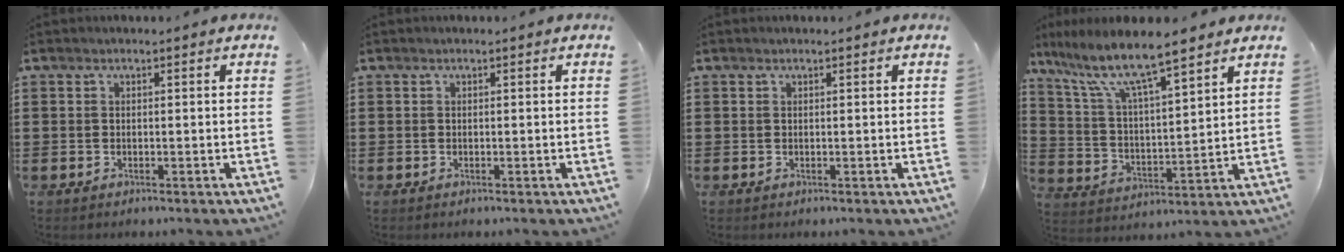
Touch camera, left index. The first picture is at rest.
{"total": 0.0}
{"total": 0.0}
{"total": 8.9, "force": [7.1, 1.3, 5.3], "torque": [-0.131, -0.034, 0.116]}